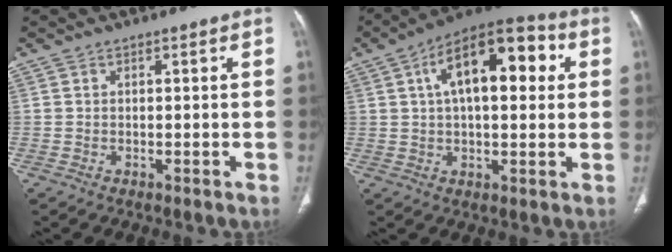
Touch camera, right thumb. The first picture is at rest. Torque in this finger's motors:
{"motor_torque": [1.09, 3.92, 1.66, 0.19, 0.50]}